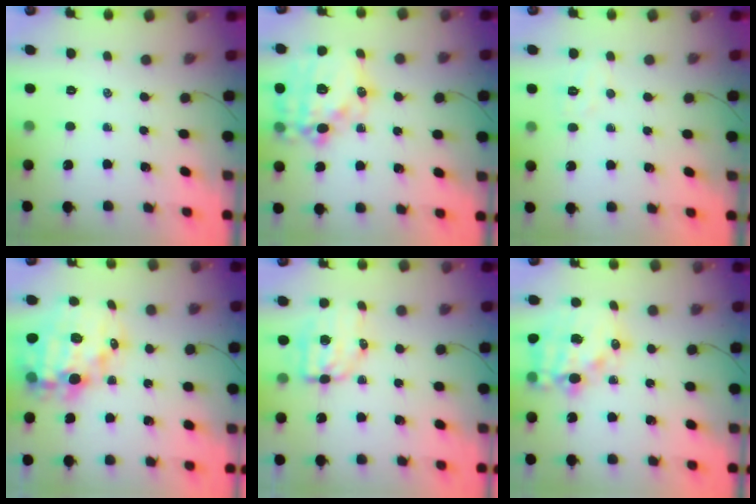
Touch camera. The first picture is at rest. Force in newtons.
{"total": 20.1, "press": 19.7, "slide": 3.7}
{"total": 4.0, "press": 3.9, "slide": 0.8}
{"total": 16.6, "press": 16.0, "slide": 4.2}
{"total": 6.8, "press": 6.7, "slide": 1.1}
{"total": 15.4, "press": 15.0, "slide": 3.2}